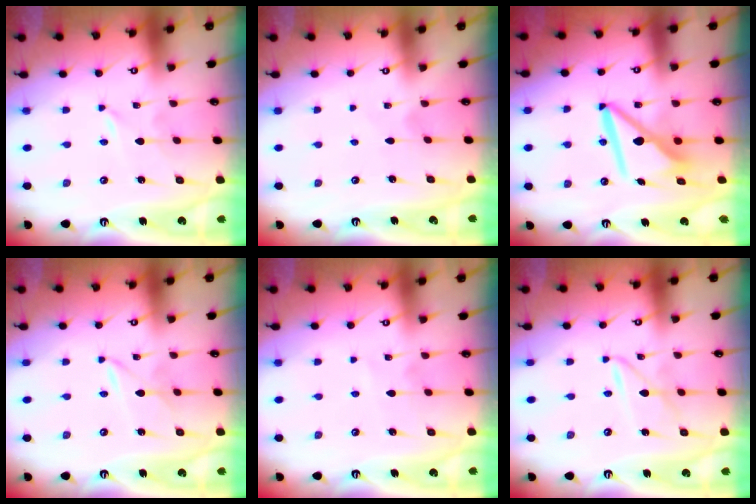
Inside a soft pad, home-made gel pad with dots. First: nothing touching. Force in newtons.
{"total": 2.6, "press": 2.6, "slide": 0.4}
{"total": 10.1, "press": 10.1, "slide": 0.9}
{"total": 2.1, "press": 2.1, "slide": 0.4}
{"total": 3.1, "press": 3.1, "slide": 0.4}
{"total": 4.5, "press": 4.5, "slide": 0.4}